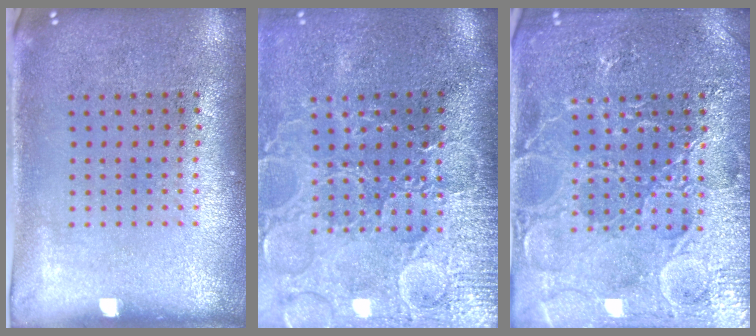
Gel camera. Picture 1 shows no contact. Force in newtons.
{"total": 4.3, "press": 3.8, "slide": 1.9}
{"total": 4.4, "press": 4.4, "slide": 0.5}